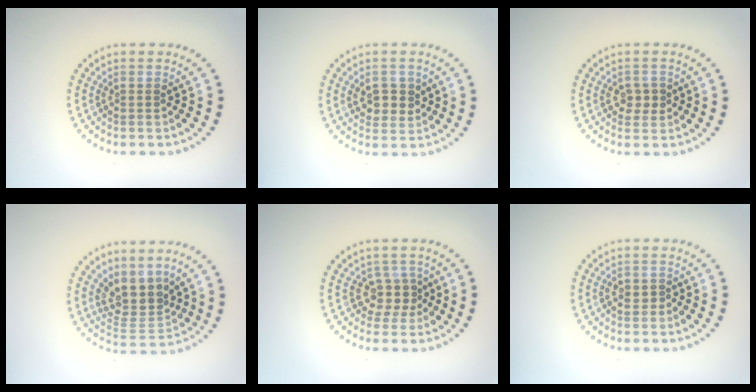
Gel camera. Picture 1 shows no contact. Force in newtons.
{"total": 2.7, "press": 2.7, "slide": 0.6}
{"total": 1.9, "press": 1.8, "slide": 0.3}
{"total": 3.9, "press": 3.1, "slide": 2.3}
{"total": 2.5, "press": 1.9, "slide": 1.6}
{"total": 0.8, "press": 0.7, "slide": 0.4}